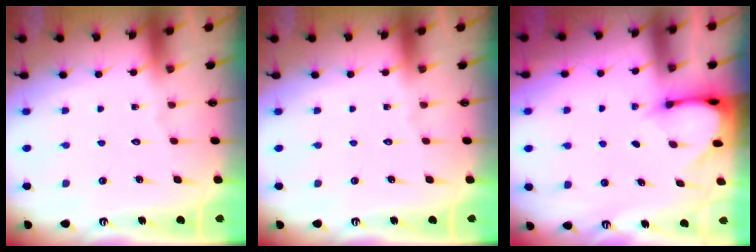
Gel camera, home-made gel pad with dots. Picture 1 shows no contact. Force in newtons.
{"total": 0.0}
{"total": 2.9, "press": 2.9, "slide": 0.2}